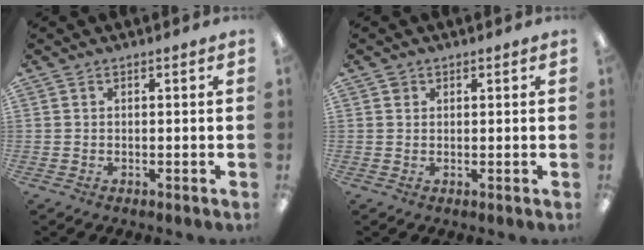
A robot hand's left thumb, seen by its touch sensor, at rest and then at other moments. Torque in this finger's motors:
{"motor_torque": [0.12, 0.10, 0.33, 0.16, -0.02]}